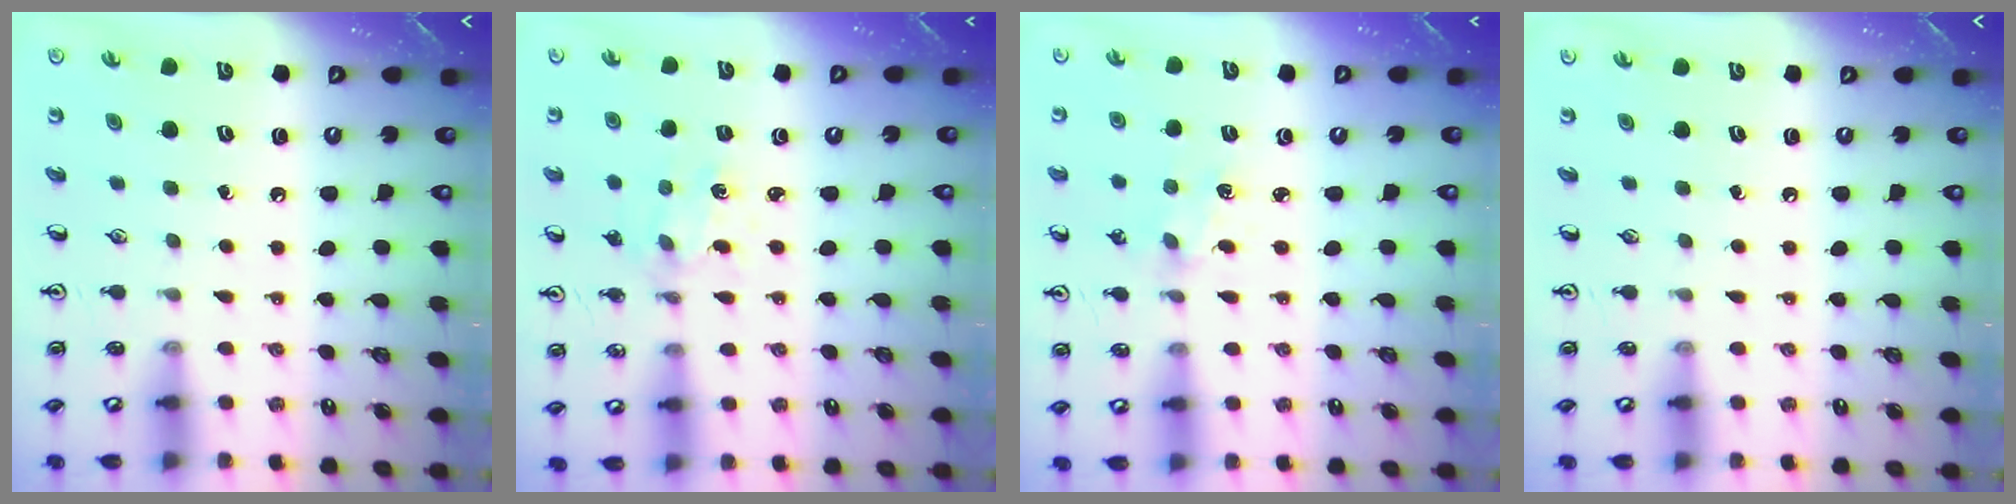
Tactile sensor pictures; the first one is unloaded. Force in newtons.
{"total": 1.7, "press": 1.7, "slide": 0.3}
{"total": 1.2, "press": 1.2, "slide": 0.2}
{"total": 0.0}